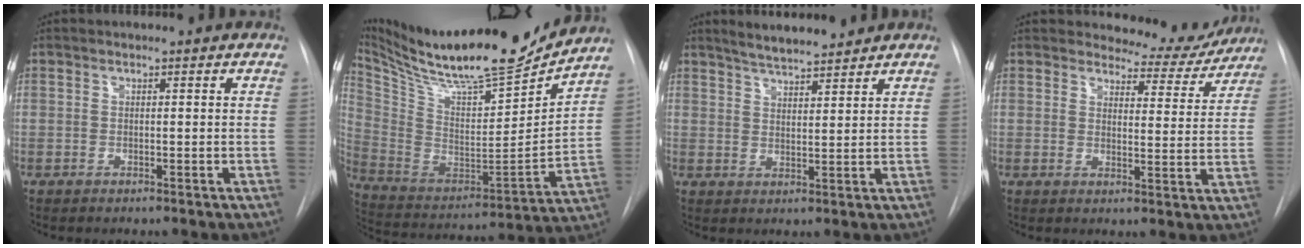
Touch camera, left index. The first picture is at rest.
{"total": 25.7, "force": [22.9, 3.0, 11.2], "torque": [-0.220, -0.043, 0.366]}
{"total": 7.4, "force": [6.7, 1.0, 2.9], "torque": [-0.049, 0.011, 0.109]}
{"total": 8.1, "force": [7.8, 2.2, 0.0], "torque": [0.012, -0.026, 0.087]}